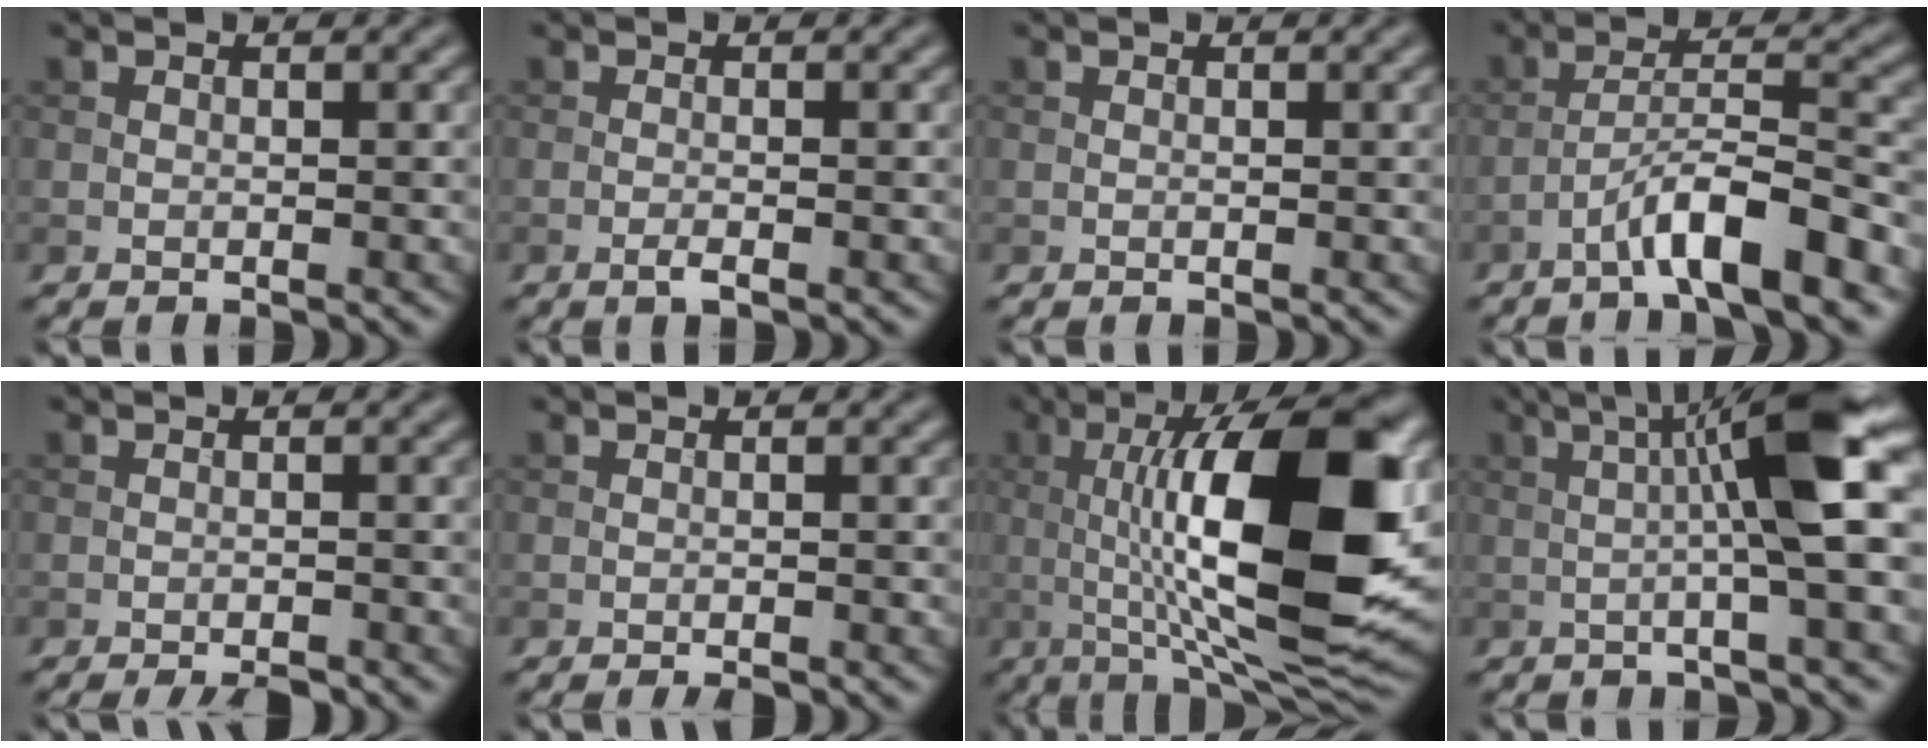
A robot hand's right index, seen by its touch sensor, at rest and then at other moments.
{"total": 1.2, "force": [-0.6, 0.2, 1.0], "torque": [-0.017, 0.000, -0.013]}
{"total": 0.0}
{"total": 6.3, "force": [-3.9, 0.8, 4.9], "torque": [-0.080, 0.018, -0.069]}
{"total": 2.1, "force": [-1.7, 0.3, 1.2], "torque": [-0.016, -0.001, -0.027]}
{"total": 0.9, "force": [-0.8, 0.1, 0.6], "torque": [-0.007, -0.001, -0.013]}
{"total": 15.6, "force": [1.4, 4.5, 14.9], "torque": [-0.214, 0.005, 0.015]}
{"total": 8.6, "force": [1.2, 1.2, 8.5], "torque": [-0.124, 0.018, 0.013]}